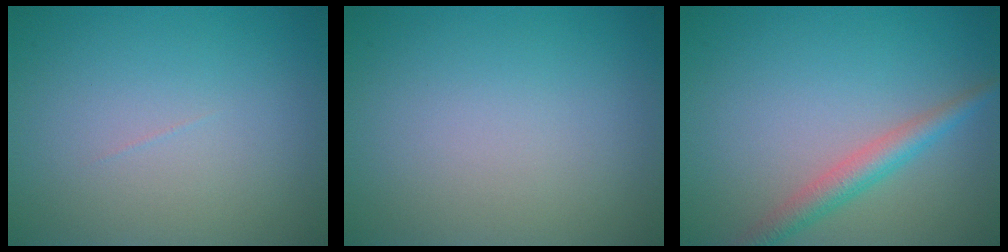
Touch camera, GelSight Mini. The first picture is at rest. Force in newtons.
{"total": 0.0}
{"total": 2.9, "press": 2.9, "slide": 0.1}